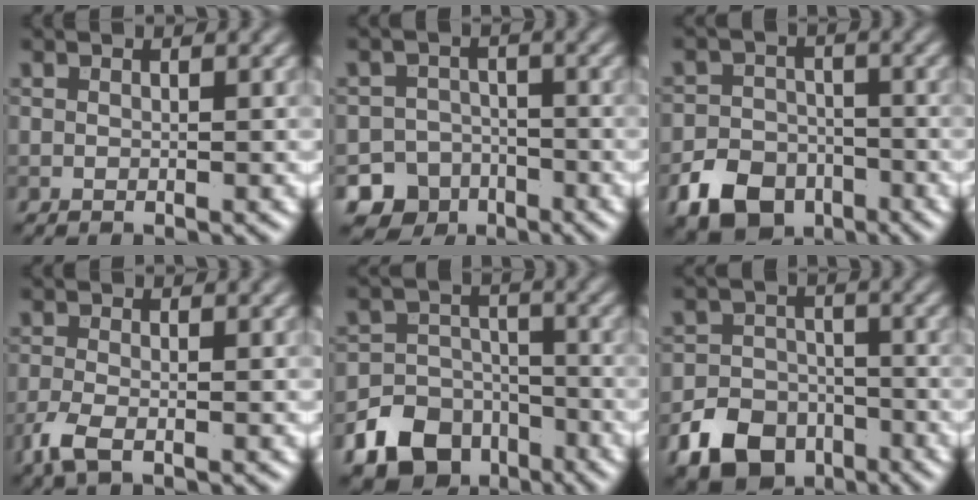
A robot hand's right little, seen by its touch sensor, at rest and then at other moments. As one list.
[{"total": 6.0, "force": [-4.0, 4.4, 0.4], "torque": [0.022, -0.008, -0.064]}, {"total": 5.8, "force": [-3.3, 4.1, 2.4], "torque": [-0.043, -0.007, -0.063]}, {"total": 2.5, "force": [-1.5, 0.9, 1.8], "torque": [-0.049, -0.009, -0.039]}, {"total": 8.5, "force": [-5.2, 6.1, 2.8], "torque": [-0.037, -0.012, -0.104]}, {"total": 6.6, "force": [-3.9, 4.6, 2.6], "torque": [-0.041, -0.009, -0.073]}]